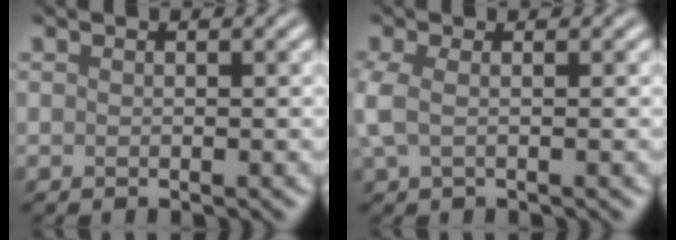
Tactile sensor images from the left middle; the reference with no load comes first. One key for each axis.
{"total": 1.6, "fx": -0.1, "fy": 0.6, "fz": 1.5, "tx": -0.045, "ty": 0.001, "tz": -0.005}